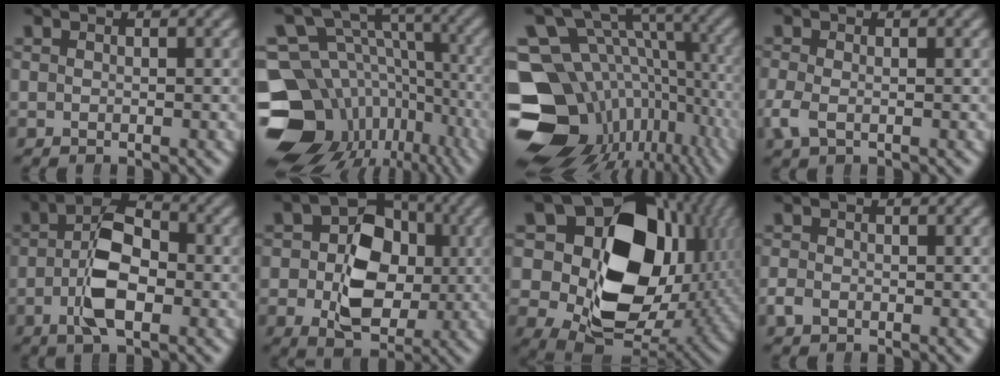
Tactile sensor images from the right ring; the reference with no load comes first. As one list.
[{"total": 17.3, "force": [-4.1, 14.2, 9.0], "torque": [-0.142, -0.058, -0.062]}, {"total": 19.9, "force": [-4.3, 15.8, 11.3], "torque": [-0.191, -0.070, -0.063]}, {"total": 0.7, "force": [-0.4, 0.4, 0.5], "torque": [-0.025, -0.007, -0.003]}, {"total": 5.6, "force": [-0.4, 2.6, 5.0], "torque": [-0.072, 0.002, -0.015]}, {"total": 8.2, "force": [-0.2, 6.1, 5.5], "torque": [-0.065, -0.005, -0.008]}, {"total": 25.0, "force": [1.0, 17.4, 17.9], "torque": [-0.295, -0.037, 0.019]}, {"total": 0.6, "force": [-0.5, 0.3, -0.2], "torque": [0.005, 0.000, -0.009]}]